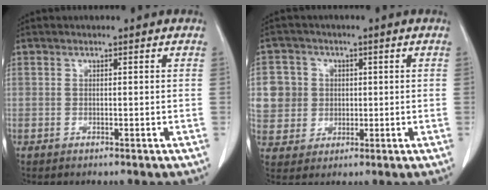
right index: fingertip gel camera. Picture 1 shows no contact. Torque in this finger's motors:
{"motor_torque": [0.34, 0.19, 0.13, 0.03]}